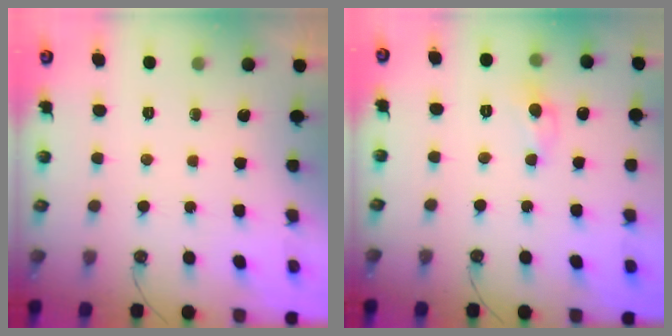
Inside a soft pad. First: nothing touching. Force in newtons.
{"total": 0.0}